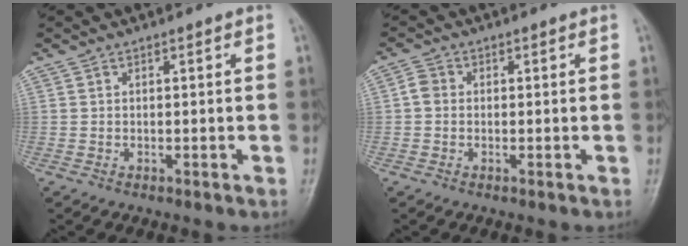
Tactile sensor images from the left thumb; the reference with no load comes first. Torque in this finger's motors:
{"motor_torque": [0.13, 0.09, 0.41, 0.23, 0.00]}